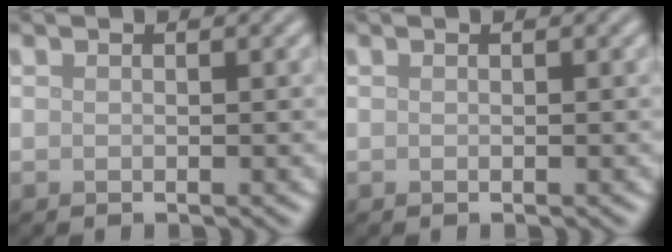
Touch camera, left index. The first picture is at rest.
{"total": 0.0}